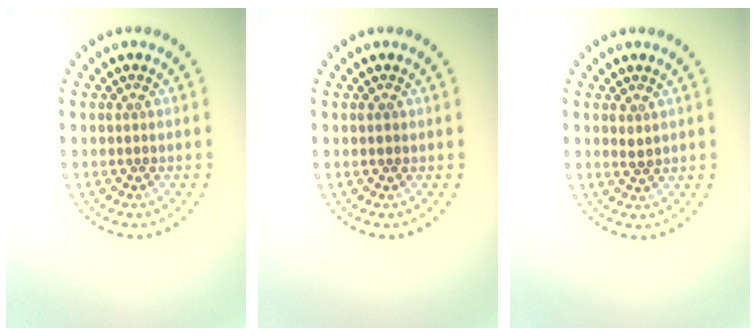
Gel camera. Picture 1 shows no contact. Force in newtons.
{"total": 0.7, "press": 0.7, "slide": 0.1}
{"total": 0.7, "press": 0.7, "slide": 0.3}